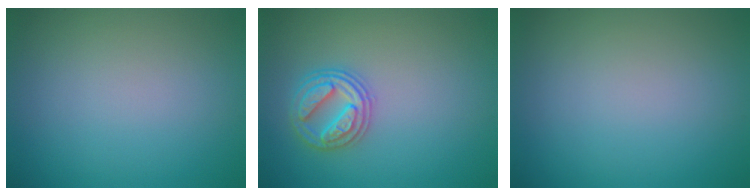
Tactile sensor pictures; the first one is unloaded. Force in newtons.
{"total": 2.9, "press": 2.9, "slide": 0.4}
{"total": 0.0}